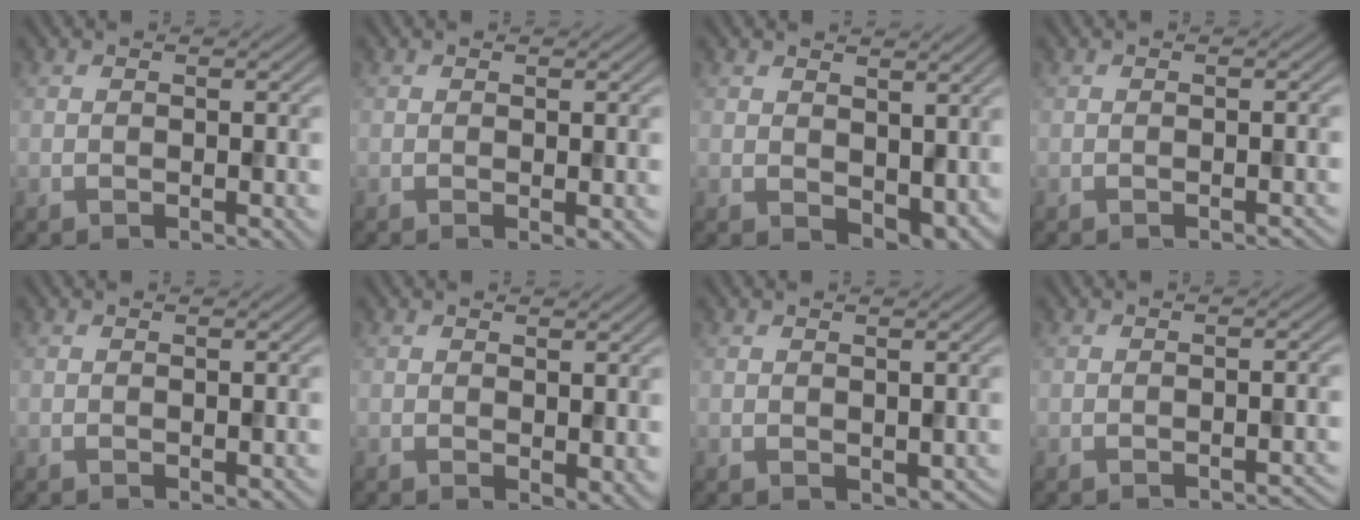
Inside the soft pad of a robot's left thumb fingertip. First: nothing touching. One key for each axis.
{"total": 1.2, "fx": -0.2, "fy": 0.2, "fz": 1.2, "tx": -0.018, "ty": -0.008, "tz": -0.005}
{"total": 5.5, "fx": 1.4, "fy": 3.7, "fz": 3.8, "tx": -0.070, "ty": -0.020, "tz": 0.034}
{"total": 0.8, "fx": -0.6, "fy": 0.2, "fz": 0.5, "tx": -0.004, "ty": 0.000, "tz": -0.010}
{"total": 0.7, "fx": -0.2, "fy": 0.3, "fz": 0.6, "tx": -0.007, "ty": -0.005, "tz": 0.000}
{"total": 2.9, "fx": -0.3, "fy": 1.7, "fz": 2.3, "tx": -0.033, "ty": -0.010, "tz": -0.001}
{"total": 1.3, "fx": 0.3, "fy": 0.9, "fz": 0.8, "tx": -0.017, "ty": -0.008, "tz": 0.011}
{"total": 1.4, "fx": -1.1, "fy": 0.3, "fz": 0.8, "tx": -0.004, "ty": 0.002, "tz": -0.015}